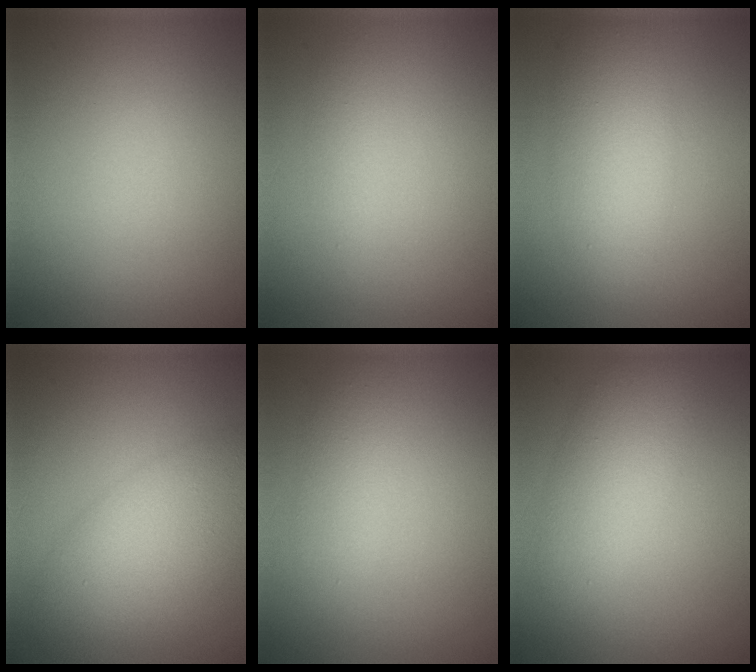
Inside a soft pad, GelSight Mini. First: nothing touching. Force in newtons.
{"total": 1.5, "press": 1.5, "slide": 0.1}
{"total": 4.6, "press": 4.6, "slide": 0.1}
{"total": 6.4, "press": 6.4, "slide": 0.2}
{"total": 2.4, "press": 2.4, "slide": 0.2}
{"total": 4.1, "press": 4.1, "slide": 0.3}